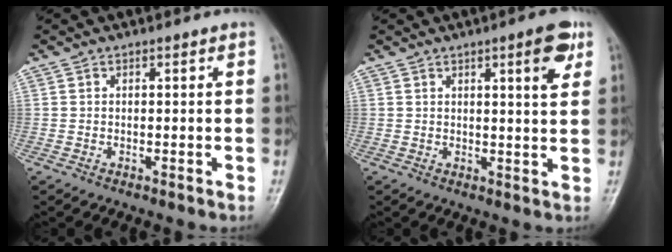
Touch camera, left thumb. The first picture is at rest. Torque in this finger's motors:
{"motor_torque": [-0.14, 0.11, 0.42, 0.07, 0.12]}